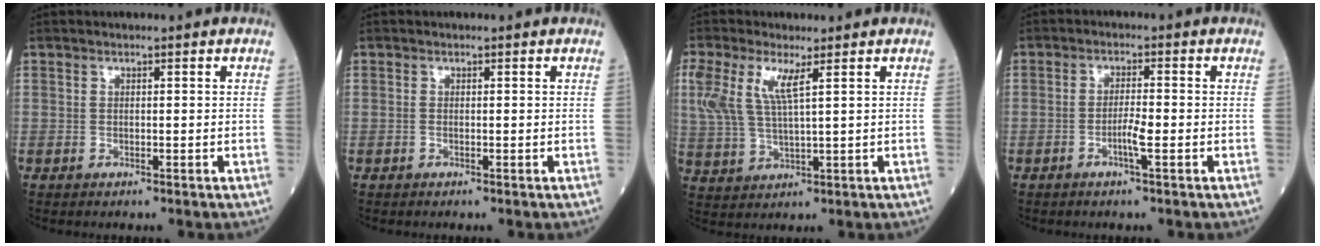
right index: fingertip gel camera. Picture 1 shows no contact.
{"total": 0.0}
{"total": 7.6, "force": [3.2, 1.8, 6.6], "torque": [-0.165, 0.012, 0.069]}
{"total": 3.1, "force": [-1.1, 0.1, 2.9], "torque": [-0.057, -0.002, -0.023]}